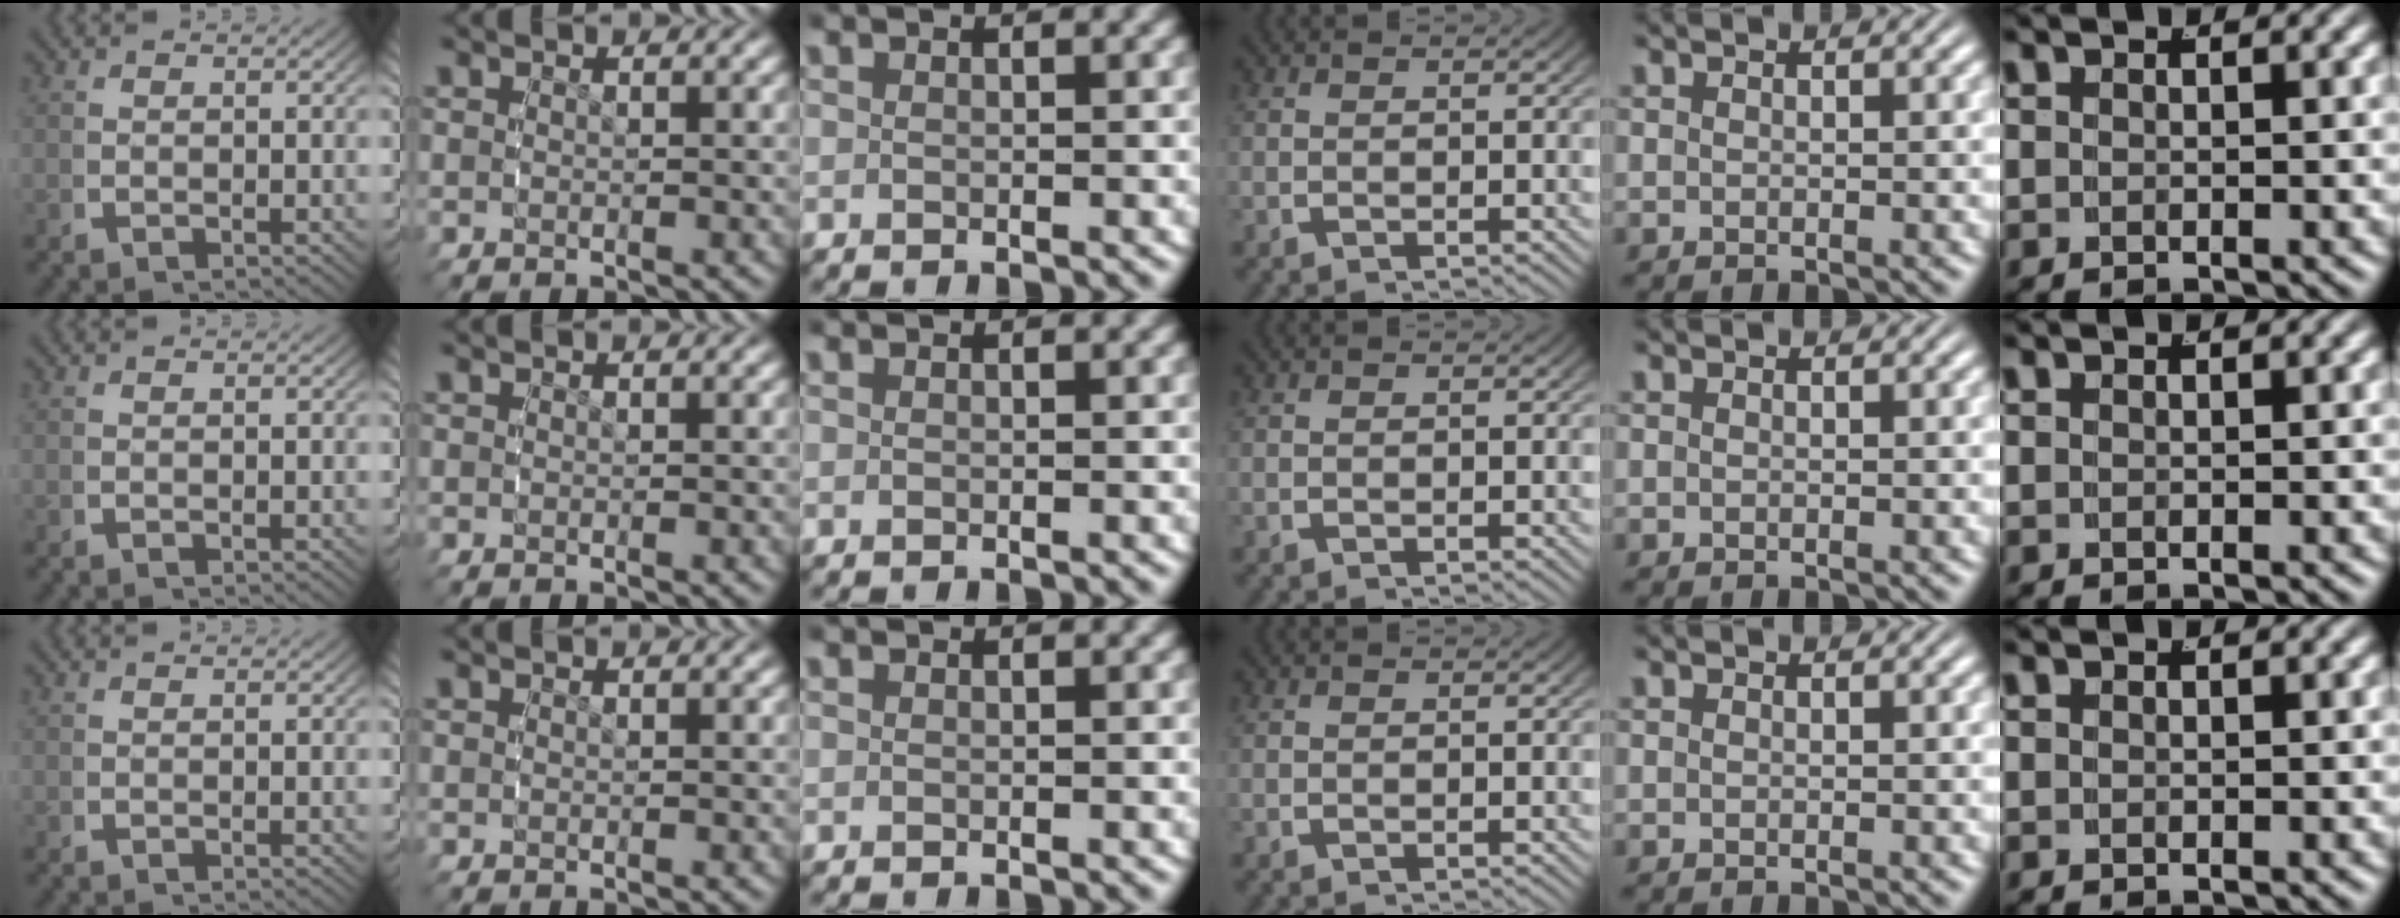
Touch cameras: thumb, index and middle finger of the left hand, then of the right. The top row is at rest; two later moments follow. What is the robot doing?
{"motion": "reach", "object": "toothpaste"}